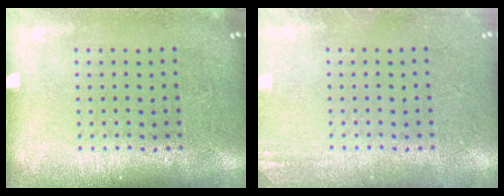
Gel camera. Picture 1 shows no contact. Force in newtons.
{"total": 1.5, "press": 1.4, "slide": 0.2}